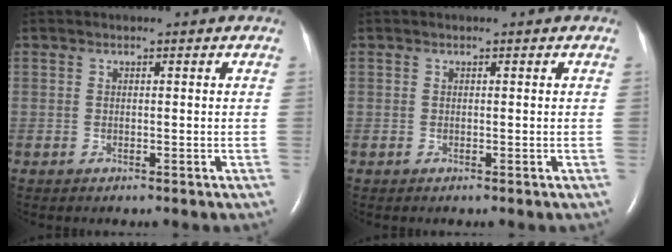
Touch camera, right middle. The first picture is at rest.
{"total": 0.0}